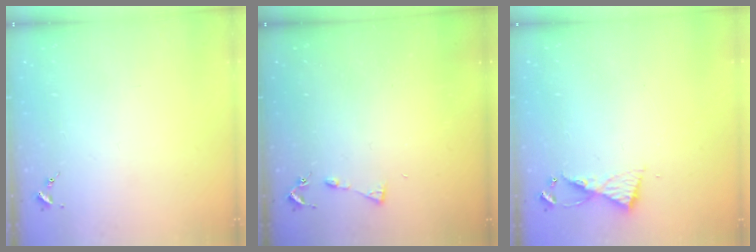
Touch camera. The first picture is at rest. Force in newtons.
{"total": 3.7, "press": 3.7, "slide": 0.5}
{"total": 6.0, "press": 6.0, "slide": 0.6}